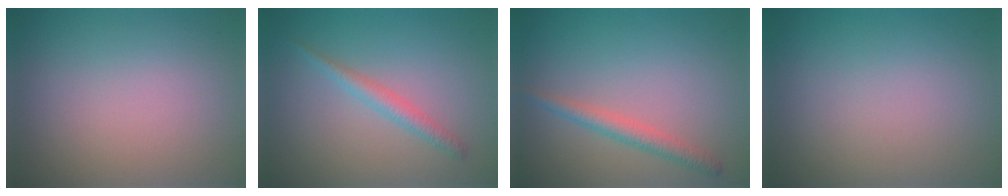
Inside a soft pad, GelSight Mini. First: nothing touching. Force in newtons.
{"total": 1.7, "press": 1.7, "slide": 0.1}
{"total": 2.0, "press": 2.0, "slide": 0.0}
{"total": 0.0}